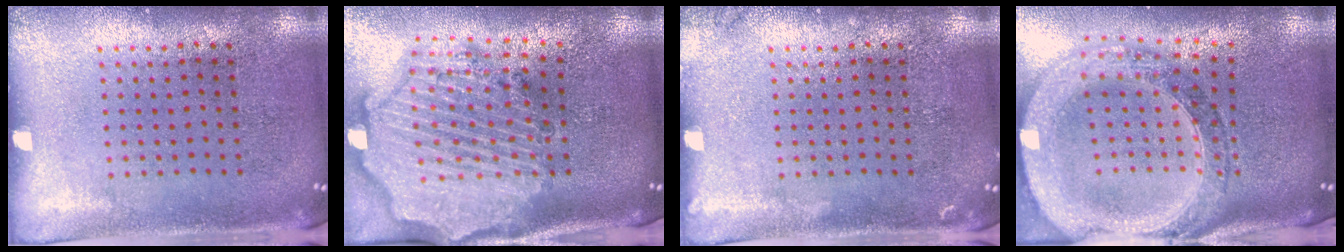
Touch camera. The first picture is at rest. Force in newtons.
{"total": 3.6, "press": 3.0, "slide": 2.0}
{"total": 0.7, "press": 0.7, "slide": 0.1}
{"total": 2.9, "press": 2.4, "slide": 1.5}